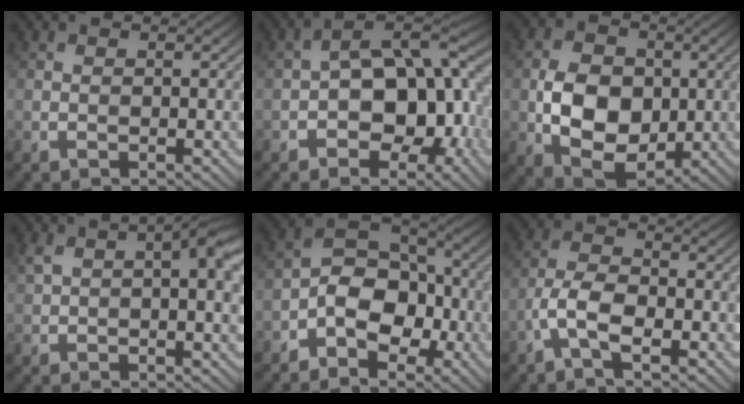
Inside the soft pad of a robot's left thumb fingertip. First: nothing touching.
{"total": 12.7, "force": [-2.4, 7.8, 9.7], "torque": [-0.132, 0.002, -0.045]}
{"total": 10.3, "force": [-0.9, 7.4, 7.1], "torque": [-0.142, -0.009, -0.019]}
{"total": 7.9, "force": [2.9, 3.5, 6.5], "torque": [-0.128, 0.006, 0.051]}
{"total": 8.0, "force": [-3.3, 5.1, 5.2], "torque": [-0.080, 0.007, -0.072]}
{"total": 5.2, "force": [-2.4, 2.1, 4.2], "torque": [-0.092, 0.006, -0.058]}